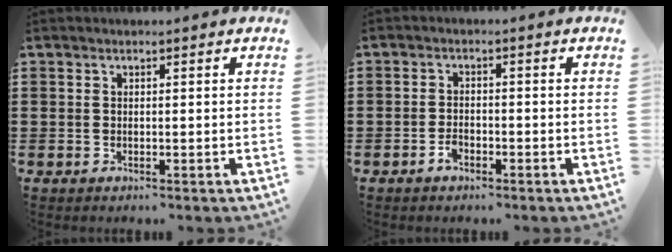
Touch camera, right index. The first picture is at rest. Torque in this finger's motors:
{"motor_torque": [2.14, 0.00, 0.01, 0.00]}